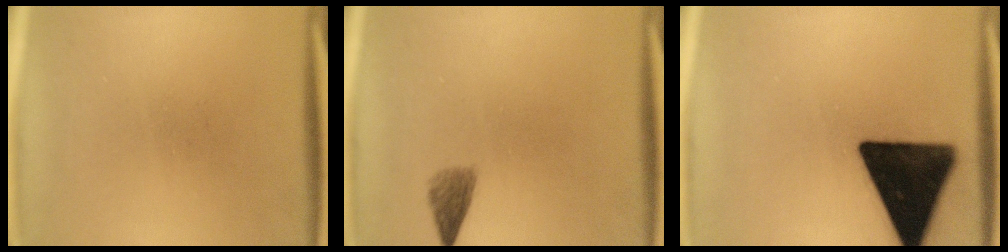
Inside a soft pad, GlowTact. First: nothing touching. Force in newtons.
{"total": 2.2}
{"total": 19.4}